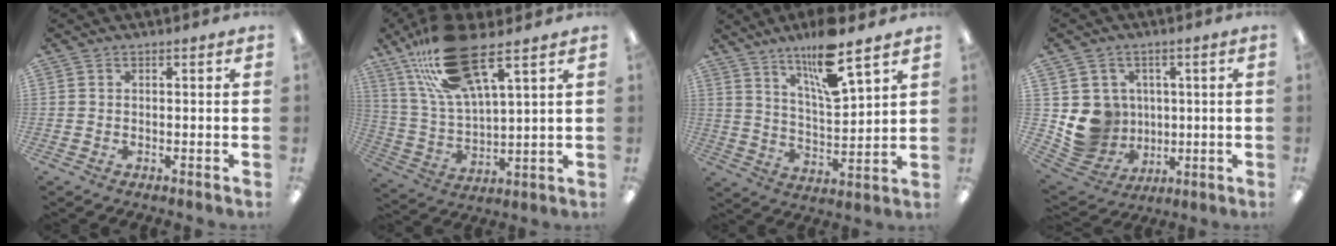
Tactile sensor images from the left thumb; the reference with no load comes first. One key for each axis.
{"total": 20.2, "fx": 13.1, "fy": 6.3, "fz": 14.0, "tx": -0.265, "ty": -0.042, "tz": 0.226}
{"total": 13.5, "fx": 9.9, "fy": 2.6, "fz": 8.8, "tx": -0.148, "ty": -0.057, "tz": 0.162}
{"total": 9.7, "fx": 0.9, "fy": 9.6, "fz": 1.5, "tx": -0.050, "ty": -0.009, "tz": 0.033}